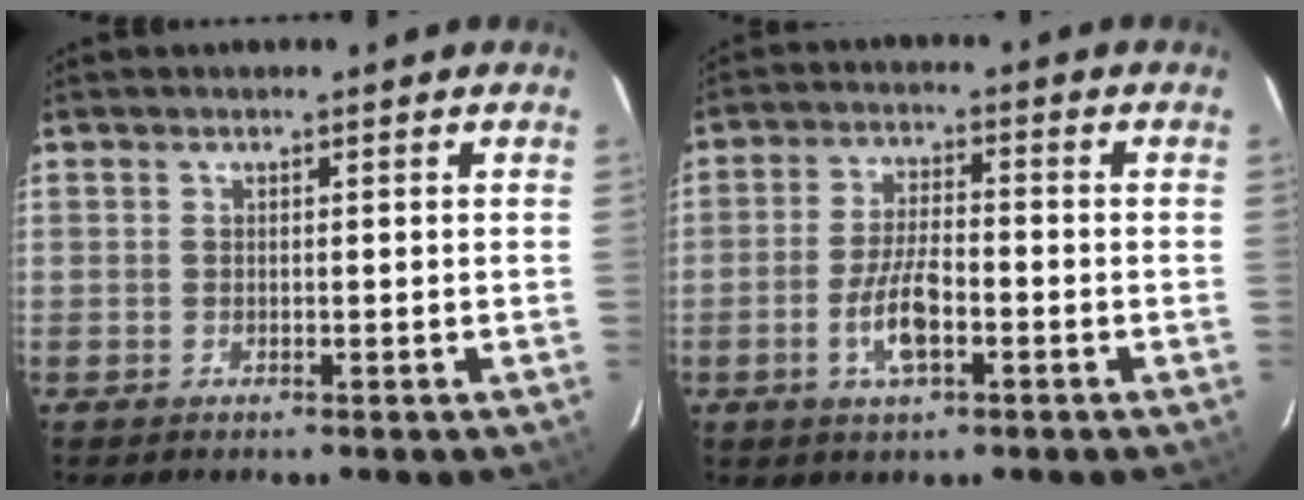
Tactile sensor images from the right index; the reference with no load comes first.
{"total": 7.6, "force": [-2.9, 2.7, 6.5], "torque": [-0.133, -0.003, -0.054]}